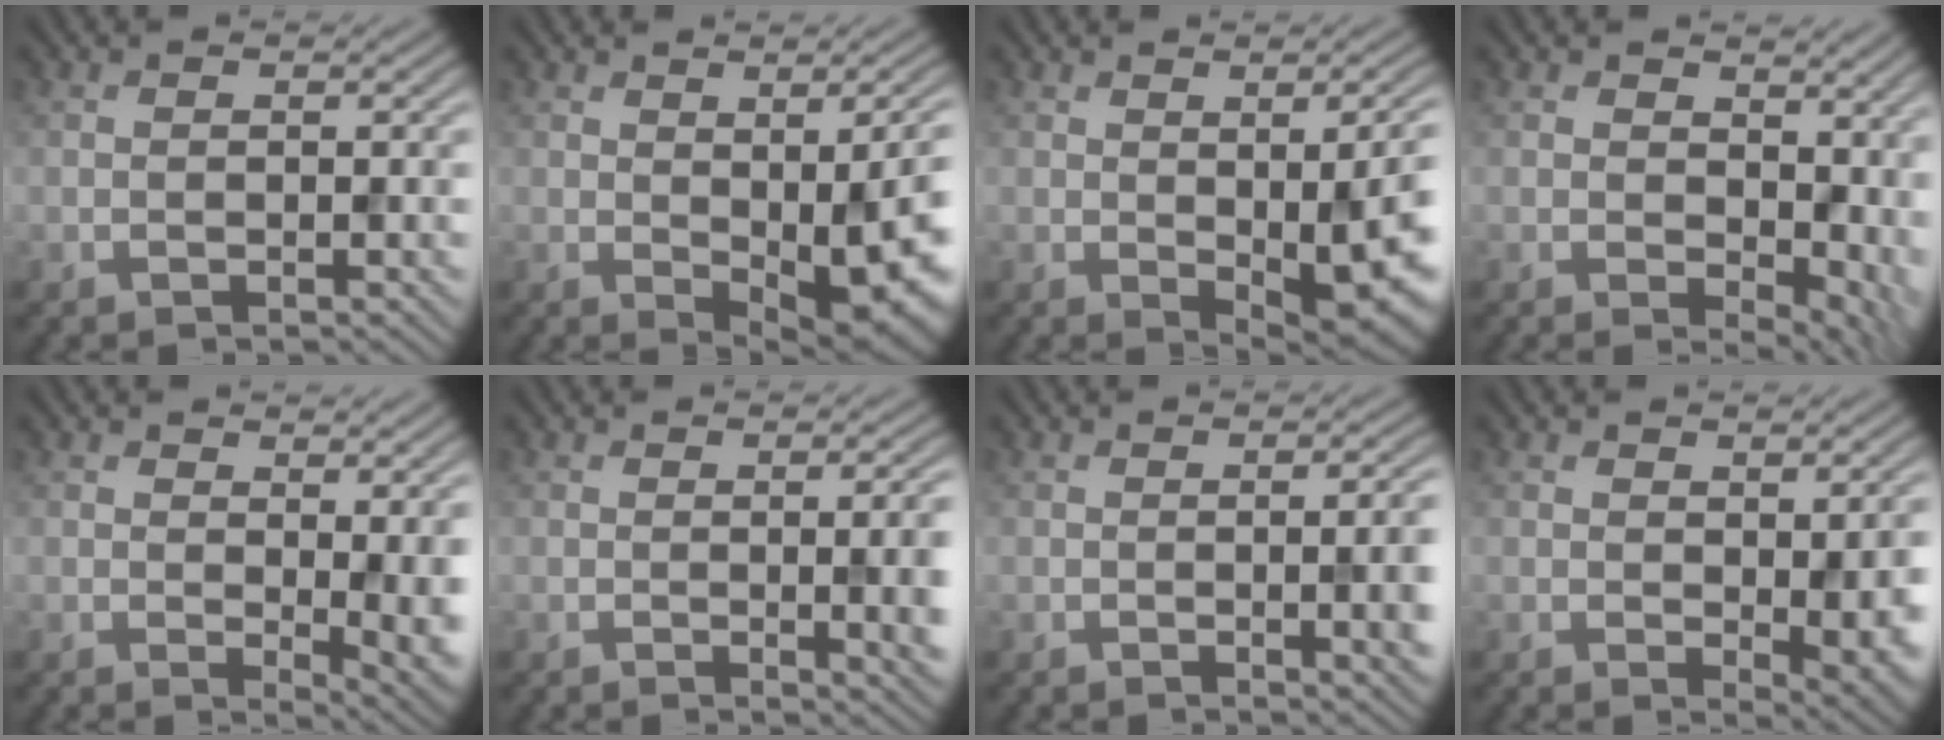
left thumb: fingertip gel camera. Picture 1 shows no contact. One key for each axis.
{"total": 10.2, "fx": -1.4, "fy": 3.9, "fz": 9.4, "tx": -0.119, "ty": -0.012, "tz": -0.001}
{"total": 9.4, "fx": -0.8, "fy": 3.3, "fz": 8.8, "tx": -0.112, "ty": -0.008, "tz": 0.003}
{"total": 9.0, "fx": 1.7, "fy": 5.9, "fz": 6.5, "tx": -0.100, "ty": -0.026, "tz": 0.050}
{"total": 4.8, "fx": 1.3, "fy": 1.5, "fz": 4.3, "tx": -0.062, "ty": -0.006, "tz": 0.025}
{"total": 7.1, "fx": -0.4, "fy": 2.4, "fz": 6.6, "tx": -0.070, "ty": -0.002, "tz": 0.001}
{"total": 6.3, "fx": -0.6, "fy": 2.1, "fz": 5.9, "tx": -0.069, "ty": -0.004, "tz": 0.000}
{"total": 4.7, "fx": -0.2, "fy": 2.0, "fz": 4.3, "tx": -0.060, "ty": -0.011, "tz": 0.009}